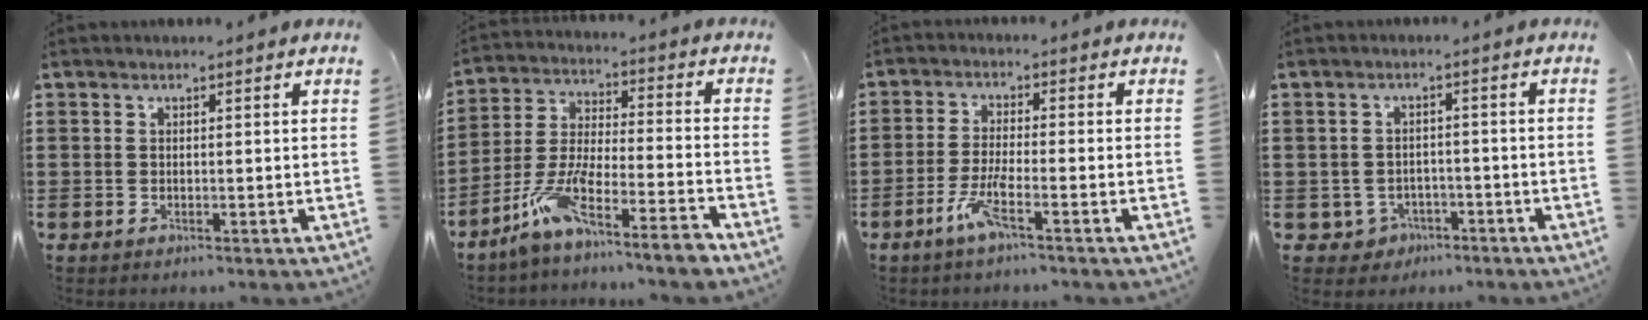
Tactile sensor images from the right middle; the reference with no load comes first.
{"total": 8.5, "force": [-7.0, 0.0, 4.8], "torque": [-0.110, -0.013, -0.146]}
{"total": 4.9, "force": [-2.8, 0.5, 4.0], "torque": [-0.085, -0.006, -0.055]}
{"total": 2.4, "force": [-1.9, 1.5, 0.3], "torque": [-0.015, 0.001, -0.042]}